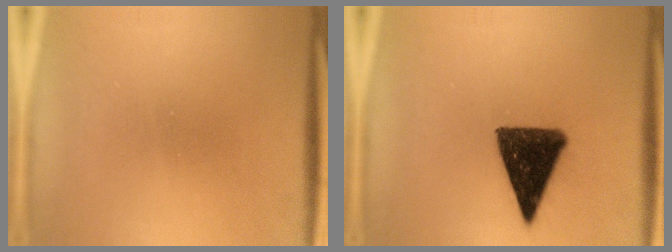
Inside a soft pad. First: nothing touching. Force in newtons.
{"total": 11.5}